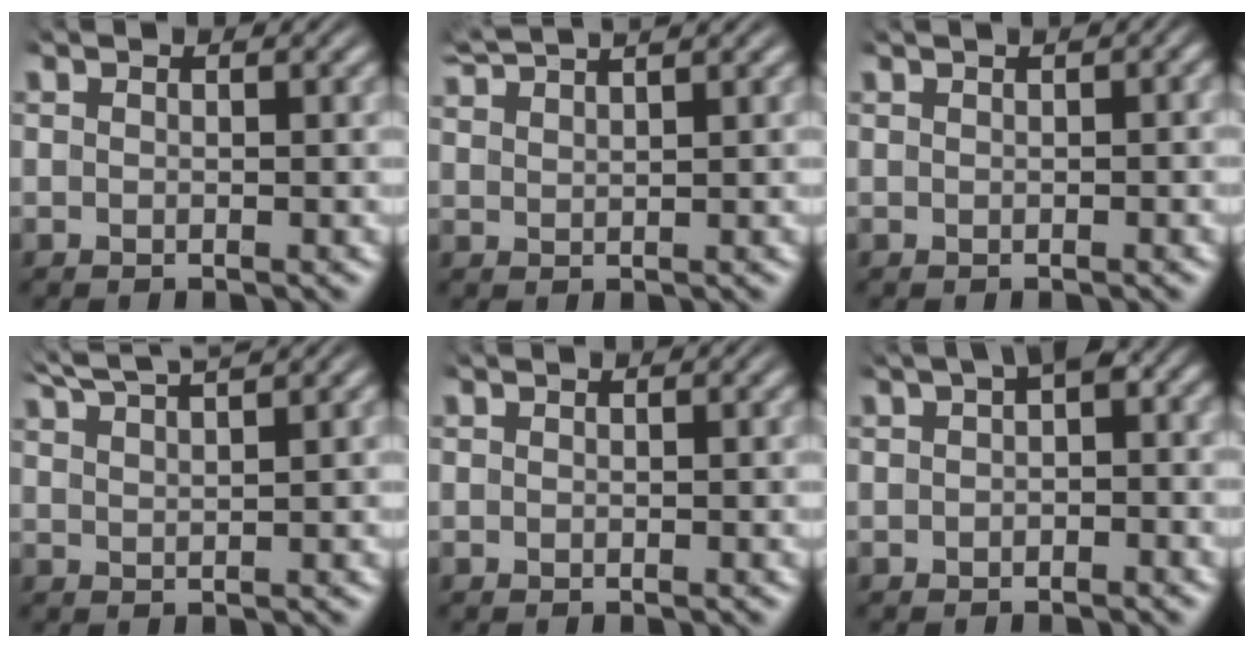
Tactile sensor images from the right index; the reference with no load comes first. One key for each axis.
{"total": 3.5, "fx": 3.3, "fy": -0.3, "fz": 1.0, "tx": -0.016, "ty": 0.006, "tz": 0.063}
{"total": 0.6, "fx": 0.1, "fy": 0.0, "fz": 0.6, "tx": -0.002, "ty": 0.004, "tz": 0.000}
{"total": 5.1, "fx": 4.6, "fy": 0.5, "fz": 2.3, "tx": -0.039, "ty": 0.006, "tz": 0.080}
{"total": 0.0}
{"total": 2.3, "fx": 0.4, "fy": 0.9, "fz": 2.1, "tx": -0.020, "ty": 0.005, "tz": 0.006}